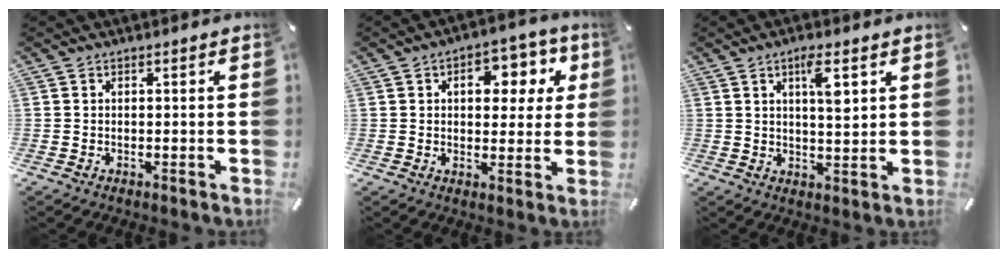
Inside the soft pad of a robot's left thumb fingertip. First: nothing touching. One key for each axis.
{"total": 10.2, "fx": 2.9, "fy": 6.7, "fz": 7.2, "tx": -0.079, "ty": -0.005, "tz": 0.039}
{"total": 6.4, "fx": 2.9, "fy": 1.7, "fz": 5.5, "tx": -0.082, "ty": -0.011, "tz": 0.041}